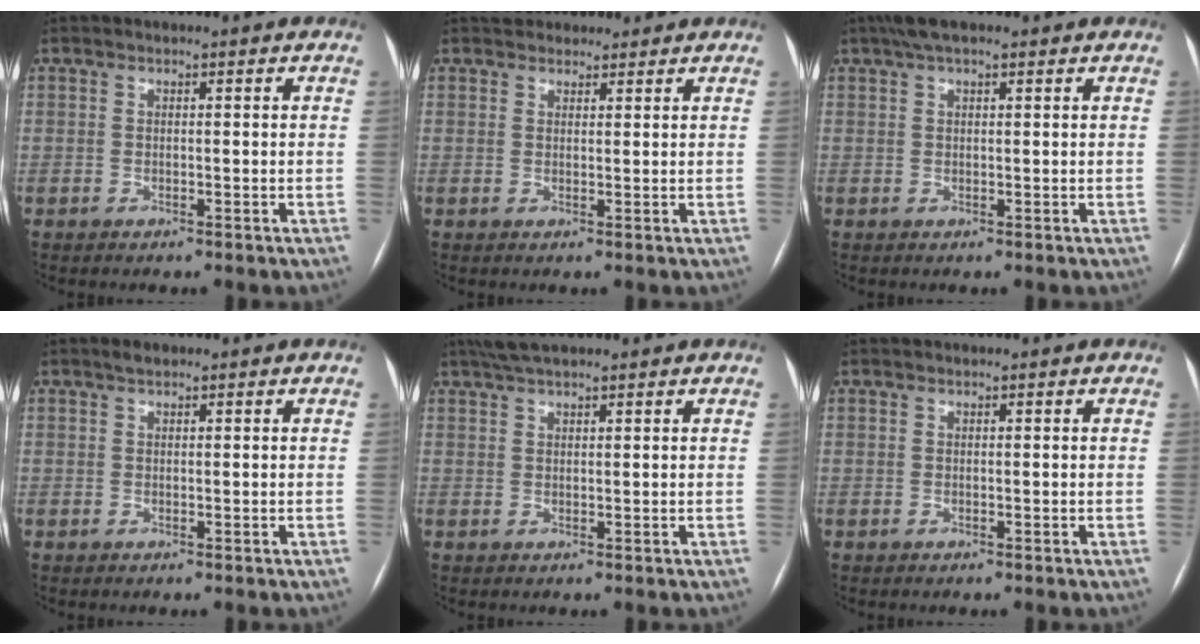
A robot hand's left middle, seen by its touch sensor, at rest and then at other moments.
{"total": 5.5, "force": [4.8, 2.2, 1.2], "torque": [-0.006, 0.027, 0.070]}
{"total": 5.1, "force": [3.6, 1.4, 3.4], "torque": [-0.065, 0.034, 0.062]}
{"total": 1.0, "force": [0.8, 0.4, 0.5], "torque": [-0.013, 0.007, 0.014]}
{"total": 5.0, "force": [4.2, 0.8, 2.7], "torque": [-0.051, 0.028, 0.076]}
{"total": 0.0}